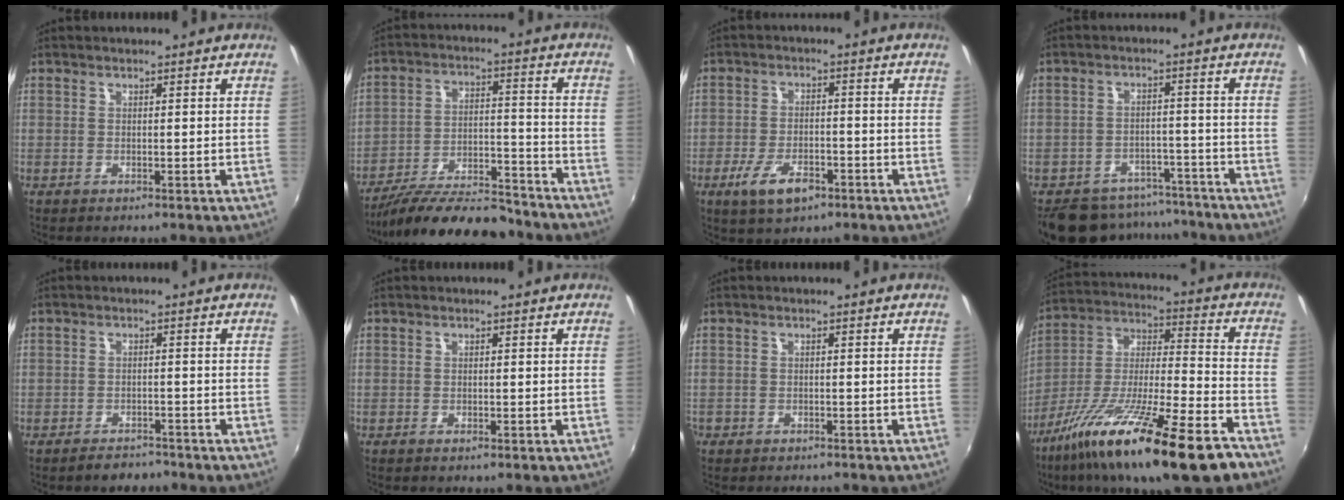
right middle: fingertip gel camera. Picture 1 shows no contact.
{"total": 19.5, "force": [-16.9, 5.0, 8.5], "torque": [-0.160, -0.009, -0.250]}
{"total": 7.7, "force": [-4.4, 3.5, 5.3], "torque": [-0.122, -0.010, -0.073]}
{"total": 15.5, "force": [-13.0, 6.9, 4.8], "torque": [-0.113, 0.021, -0.170]}
{"total": 3.4, "force": [-3.0, 1.4, 0.7], "torque": [-0.022, 0.003, -0.046]}
{"total": 0.6, "force": [-0.5, 0.2, 0.3], "torque": [-0.007, -0.002, -0.010]}
{"total": 2.1, "force": [-1.6, 1.3, 0.4], "torque": [-0.018, -0.002, -0.027]}
{"total": 25.1, "force": [-16.1, 4.0, 18.8], "torque": [-0.326, -0.050, -0.272]}